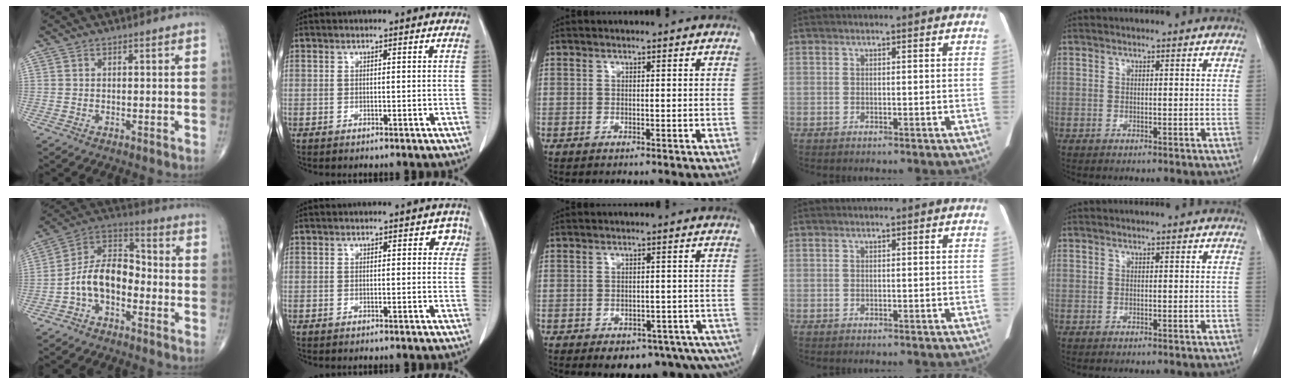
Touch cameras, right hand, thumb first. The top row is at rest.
{"thumb": {"total": 11.3, "force": [-3.5, 7.0, 8.1], "torque": [-0.128, 0.055, -0.078]}, "index": {"total": 2.1, "force": [0.8, 1.3, 1.4], "torque": [-0.005, 0.010, 0.005]}, "middle": {"total": 10.8, "force": [-7.6, 4.5, 6.2], "torque": [-0.058, 0.005, -0.095]}}